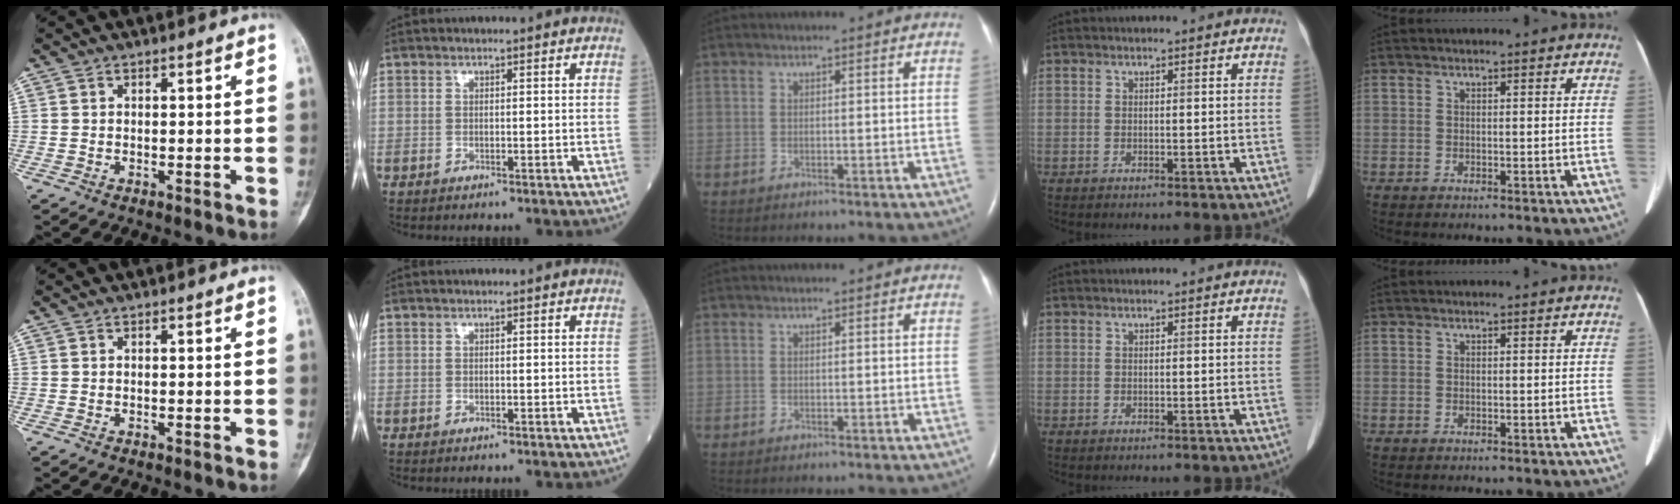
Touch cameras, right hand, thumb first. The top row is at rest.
{}